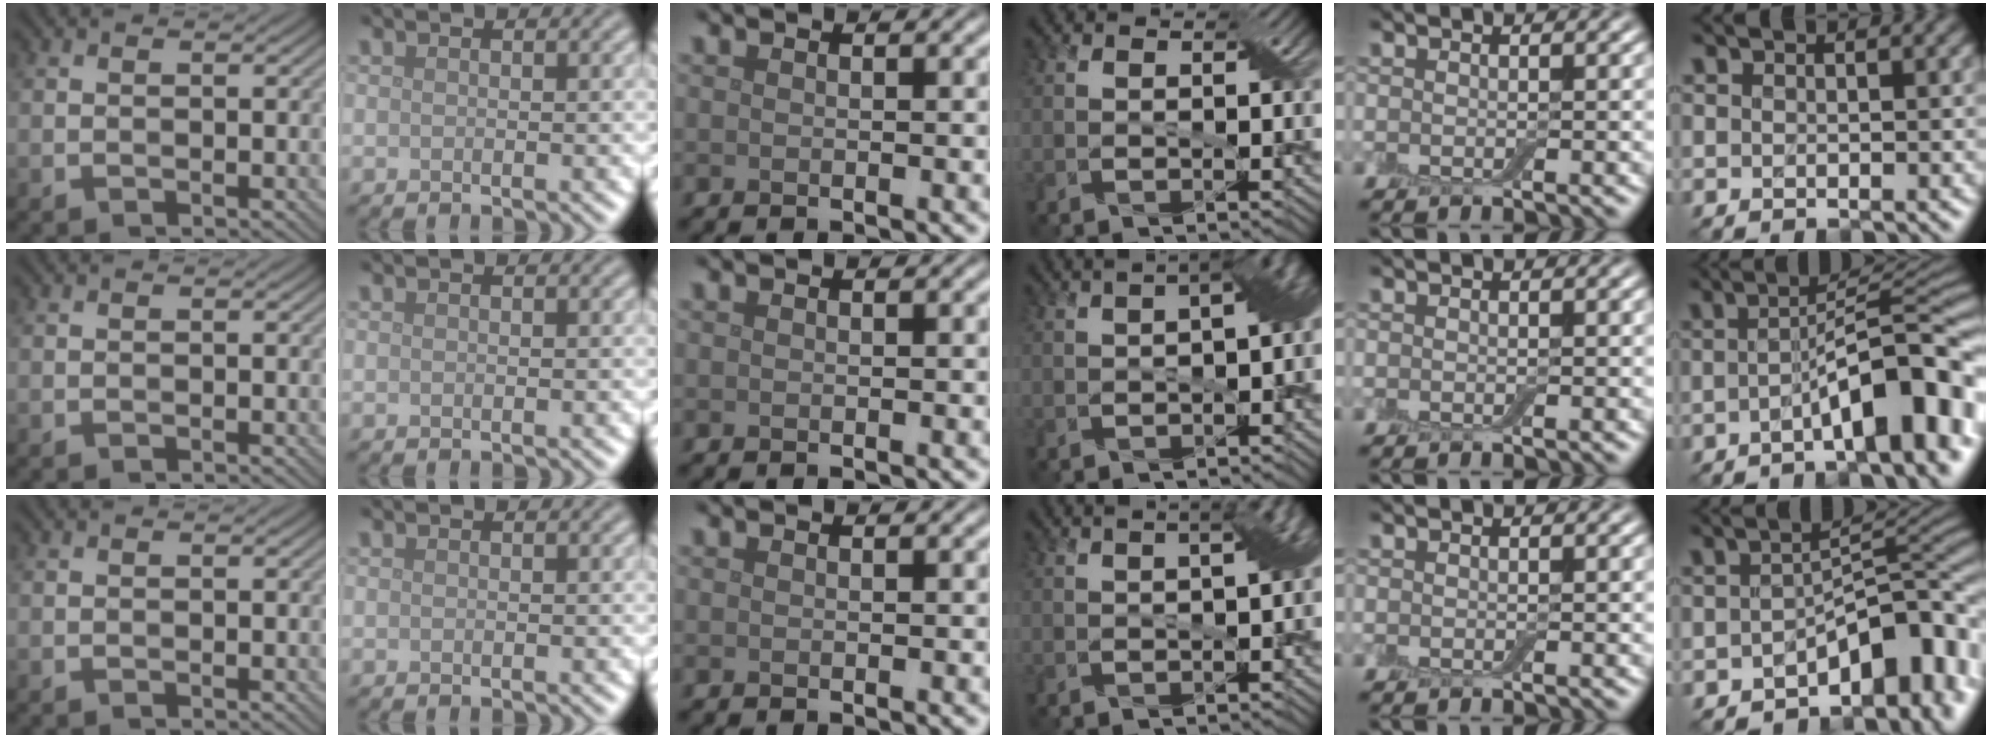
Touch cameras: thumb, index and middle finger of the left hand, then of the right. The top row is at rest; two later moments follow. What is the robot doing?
{"motion": "pour", "object": "bottle"}